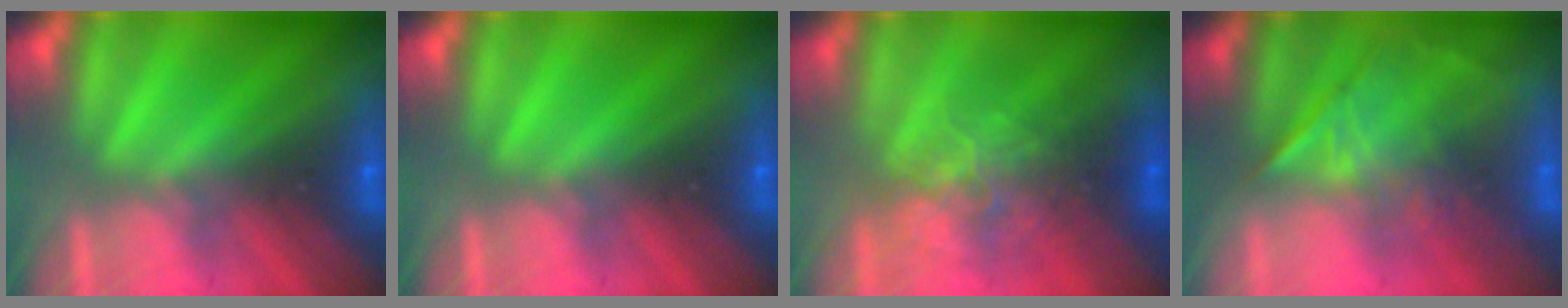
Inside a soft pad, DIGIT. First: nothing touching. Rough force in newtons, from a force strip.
{"total": 0.0}
{"total": 2.5}
{"total": 1.2}